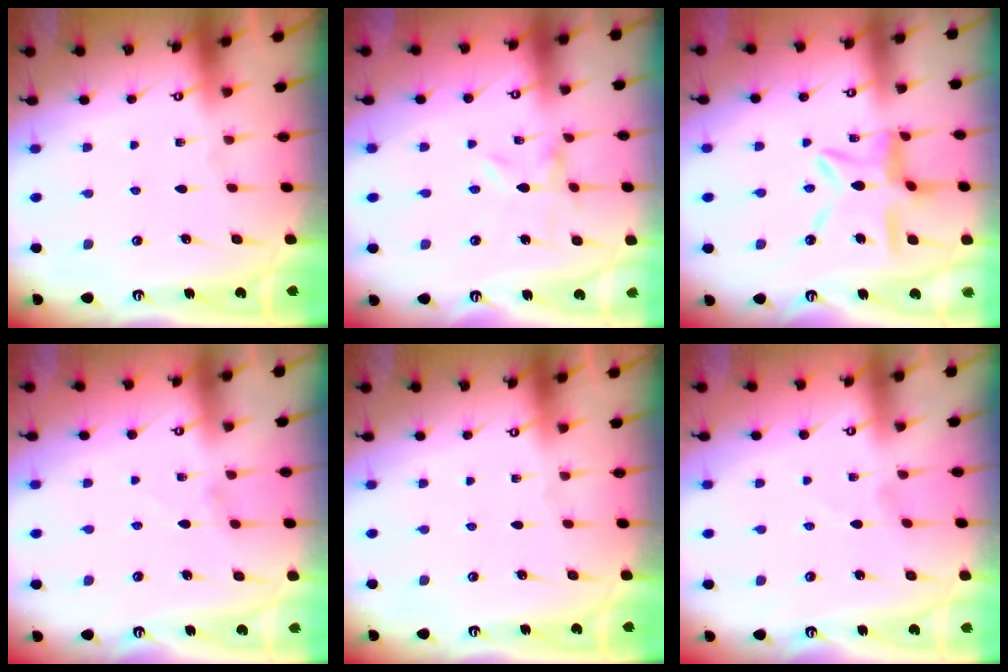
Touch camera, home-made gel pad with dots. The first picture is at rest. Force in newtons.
{"total": 0.0}
{"total": 13.7, "press": 13.7, "slide": 1.2}
{"total": 0.5, "press": 0.5, "slide": 0.3}
{"total": 0.0}
{"total": 1.5, "press": 1.5, "slide": 0.1}